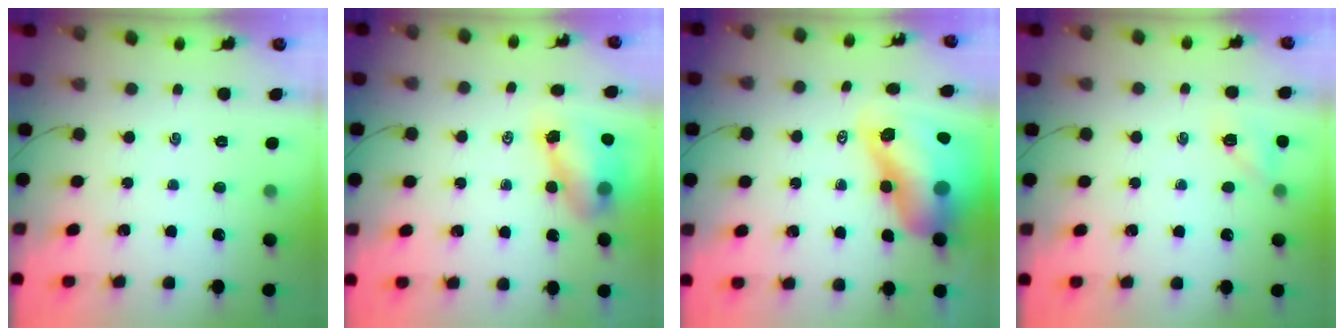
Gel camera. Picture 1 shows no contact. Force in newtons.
{"total": 7.5, "press": 7.4, "slide": 1.3}
{"total": 16.4, "press": 15.7, "slide": 4.8}
{"total": 6.4, "press": 6.2, "slide": 1.6}